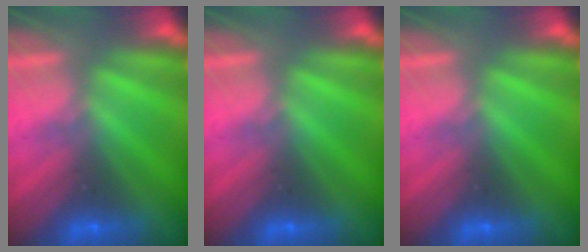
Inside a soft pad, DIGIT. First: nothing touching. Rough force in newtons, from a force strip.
{"total": 0.0}
{"total": 0.0}